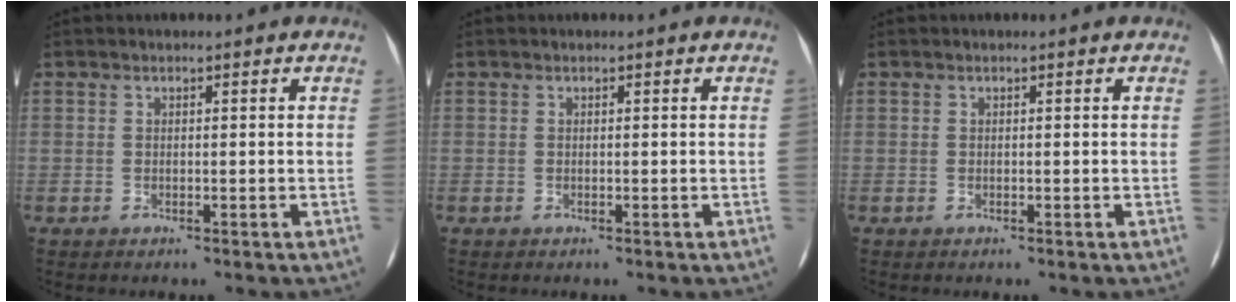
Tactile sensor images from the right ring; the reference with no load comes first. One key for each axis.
{"total": 0.0}
{"total": 0.0}